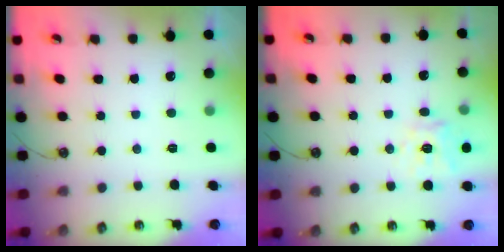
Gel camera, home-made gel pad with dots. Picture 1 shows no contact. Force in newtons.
{"total": 12.5, "press": 12.4, "slide": 1.5}